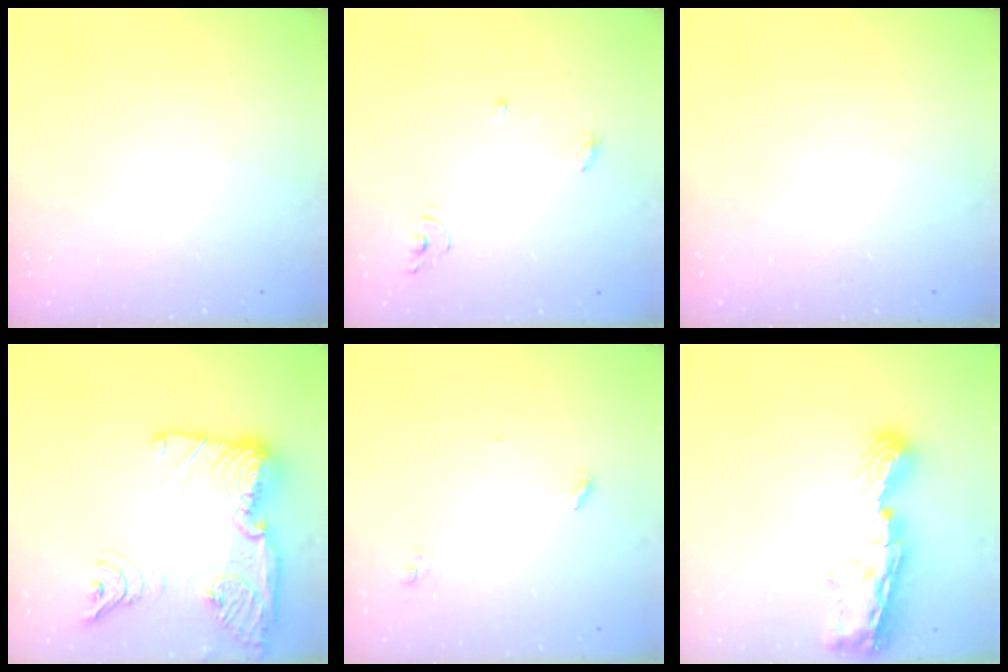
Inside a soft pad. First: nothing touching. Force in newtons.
{"total": 4.1, "press": 4.0, "slide": 0.3}
{"total": 0.0}
{"total": 27.4, "press": 26.4, "slide": 7.2}
{"total": 2.8, "press": 2.8, "slide": 0.2}
{"total": 9.8, "press": 9.7, "slide": 1.0}